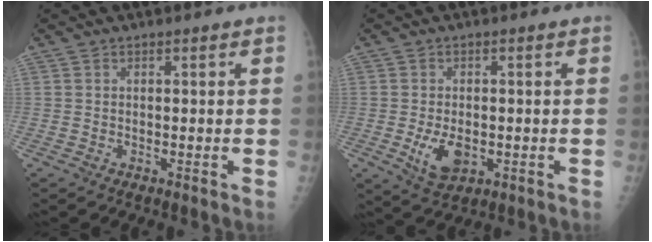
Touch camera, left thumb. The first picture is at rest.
{"total": 6.5, "force": [-1.5, 4.0, 4.9], "torque": [-0.078, -0.009, -0.017]}